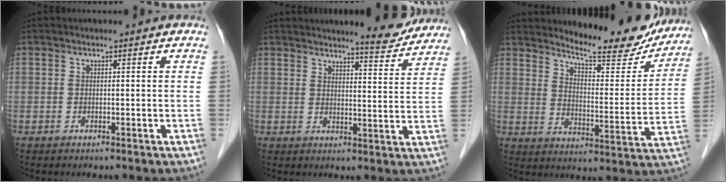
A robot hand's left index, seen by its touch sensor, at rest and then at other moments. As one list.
[{"total": 7.4, "force": [7.1, 0.8, 2.1], "torque": [-0.030, -0.016, 0.082]}, {"total": 15.6, "force": [14.4, 2.8, 5.3], "torque": [-0.073, -0.034, 0.188]}]